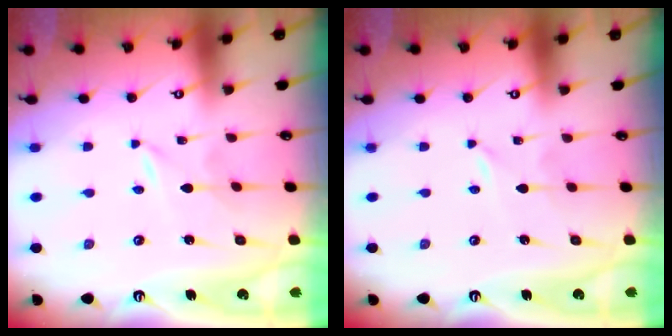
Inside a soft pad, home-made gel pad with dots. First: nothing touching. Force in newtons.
{"total": 0.0}